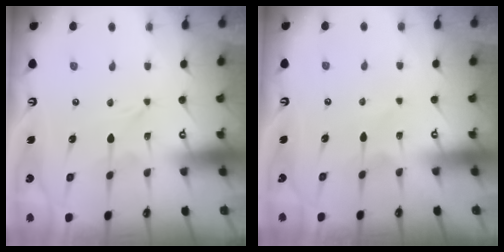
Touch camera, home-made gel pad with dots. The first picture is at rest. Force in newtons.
{"total": 0.6, "press": 0.6, "slide": 0.2}